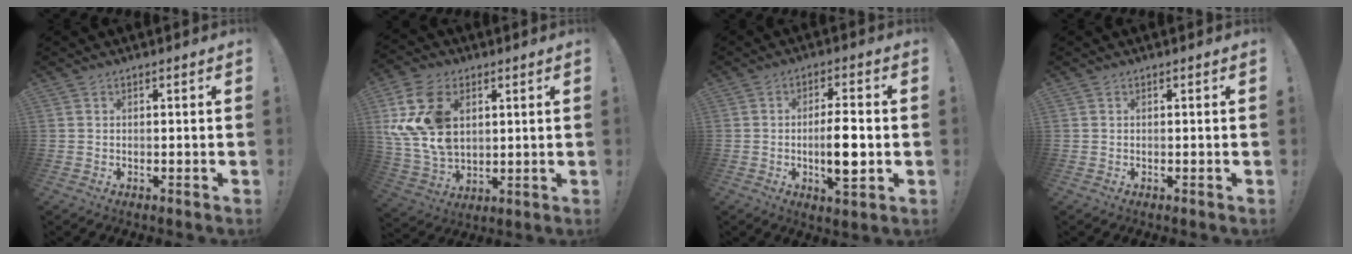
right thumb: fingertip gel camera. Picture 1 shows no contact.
{"total": 18.6, "force": [5.6, 13.0, 12.1], "torque": [-0.238, -0.023, 0.107]}
{"total": 9.4, "force": [-1.7, 2.5, 8.9], "torque": [-0.157, -0.003, -0.035]}
{"total": 0.0}